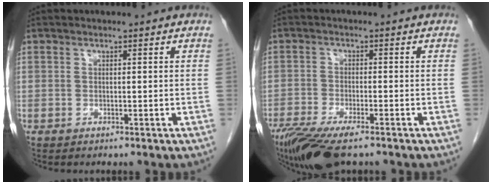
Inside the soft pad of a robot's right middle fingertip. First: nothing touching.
{"total": 10.3, "force": [-7.4, 2.3, 6.8], "torque": [-0.115, -0.022, -0.122]}